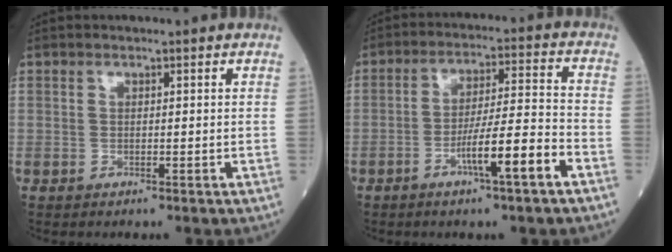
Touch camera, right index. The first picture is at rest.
{"total": 9.2, "force": [-4.7, -0.5, 7.9], "torque": [-0.140, 0.004, -0.079]}